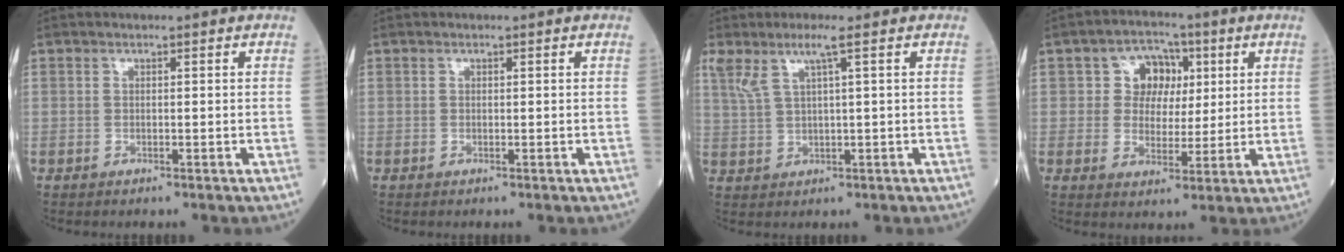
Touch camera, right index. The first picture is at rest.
{"total": 0.0}
{"total": 4.5, "force": [2.6, -0.1, 3.7], "torque": [-0.085, 0.010, 0.058]}
{"total": 6.6, "force": [1.8, 5.6, 3.0], "torque": [-0.044, 0.021, 0.033]}